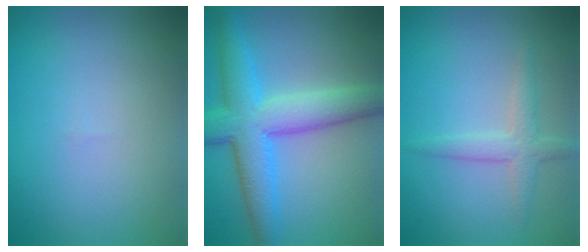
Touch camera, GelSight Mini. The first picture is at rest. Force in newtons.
{"total": 7.4, "press": 7.4, "slide": 0.1}
{"total": 2.1, "press": 2.1, "slide": 0.1}